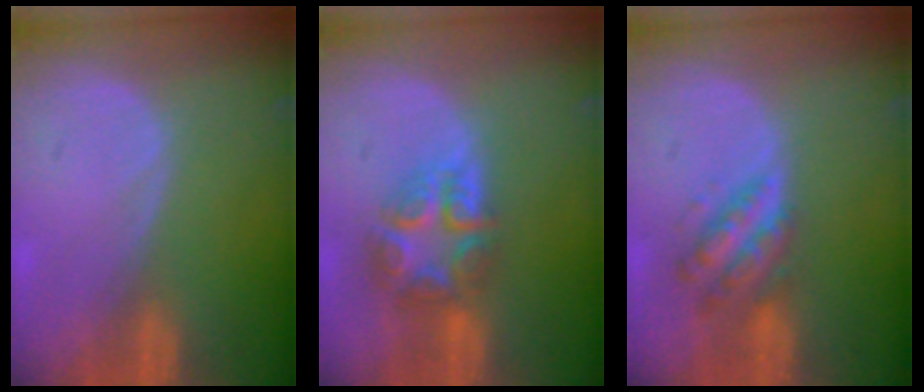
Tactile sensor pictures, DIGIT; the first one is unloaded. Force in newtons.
{"total": 7.7, "press": 6.7, "slide": 3.8}
{"total": 5.5, "press": 5.5, "slide": 0.2}